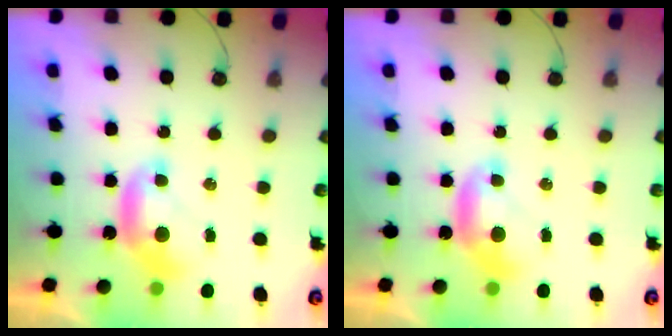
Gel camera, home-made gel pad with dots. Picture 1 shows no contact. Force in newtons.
{"total": 0.0}